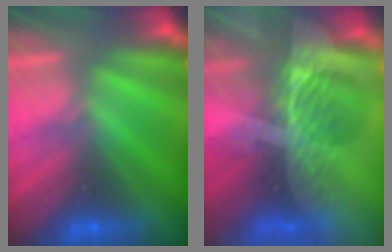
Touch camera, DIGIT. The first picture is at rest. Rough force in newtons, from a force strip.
{"total": 9.1}